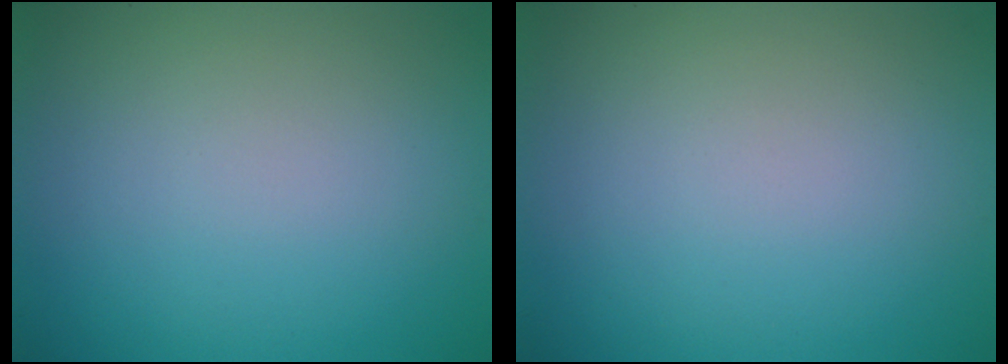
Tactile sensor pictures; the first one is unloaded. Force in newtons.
{"total": 0.0}